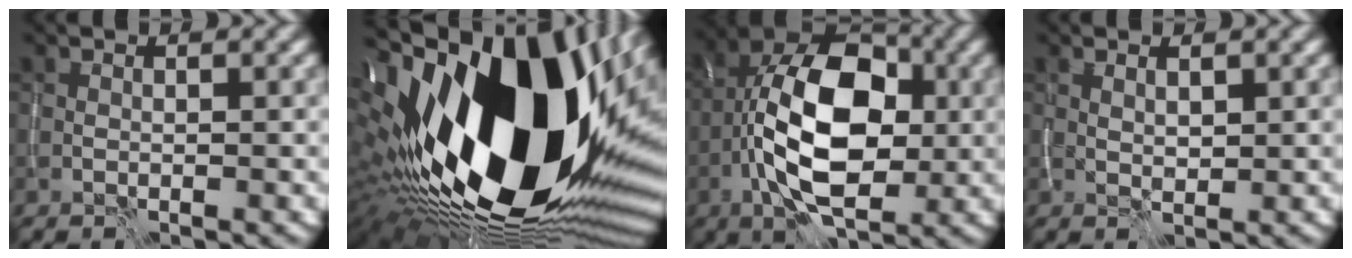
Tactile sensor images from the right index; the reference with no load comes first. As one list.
[{"total": 23.0, "force": [0.1, 11.2, 20.1], "torque": [-0.374, -0.047, -0.001]}, {"total": 12.9, "force": [-1.6, 6.9, 10.8], "torque": [-0.181, 0.023, -0.038]}, {"total": 1.4, "force": [0.6, 0.5, 1.1], "torque": [-0.022, -0.004, 0.014]}]